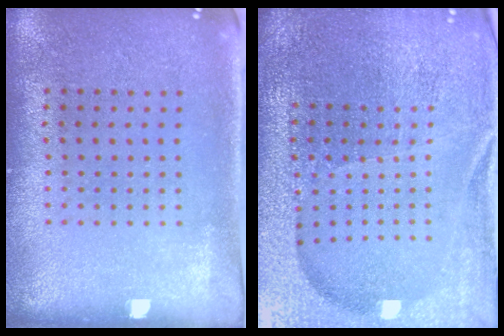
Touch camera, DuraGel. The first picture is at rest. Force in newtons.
{"total": 4.9, "press": 4.6, "slide": 1.6}